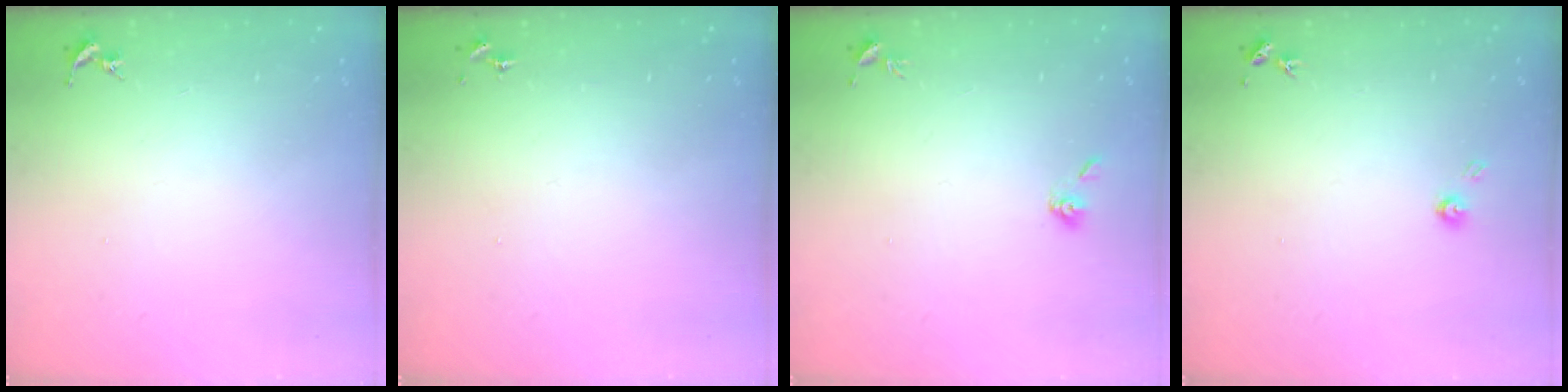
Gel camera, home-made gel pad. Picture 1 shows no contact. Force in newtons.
{"total": 0.0}
{"total": 5.3, "press": 5.2, "slide": 1.1}
{"total": 3.7, "press": 3.7, "slide": 0.4}